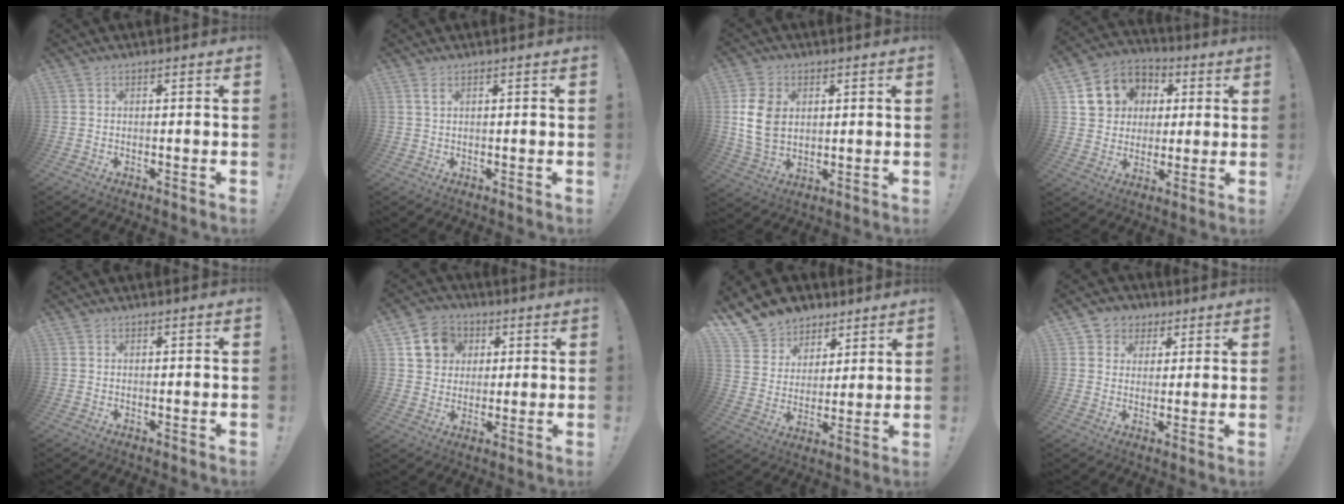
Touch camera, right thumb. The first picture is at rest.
{"total": 1.8, "force": [1.0, 0.8, 1.2], "torque": [-0.018, -0.003, 0.017]}
{"total": 11.3, "force": [2.0, 8.5, 7.2], "torque": [-0.137, 0.002, 0.040]}
{"total": 12.7, "force": [3.3, 11.4, 4.6], "torque": [-0.061, -0.005, 0.077]}
{"total": 0.0}
{"total": 11.4, "force": [4.2, 9.9, 3.8], "torque": [-0.054, -0.011, 0.087]}
{"total": 11.5, "force": [8.1, 8.1, 1.7], "torque": [-0.031, -0.064, 0.158]}
{"total": 6.1, "force": [1.9, 5.7, 0.9], "torque": [-0.004, -0.010, 0.039]}